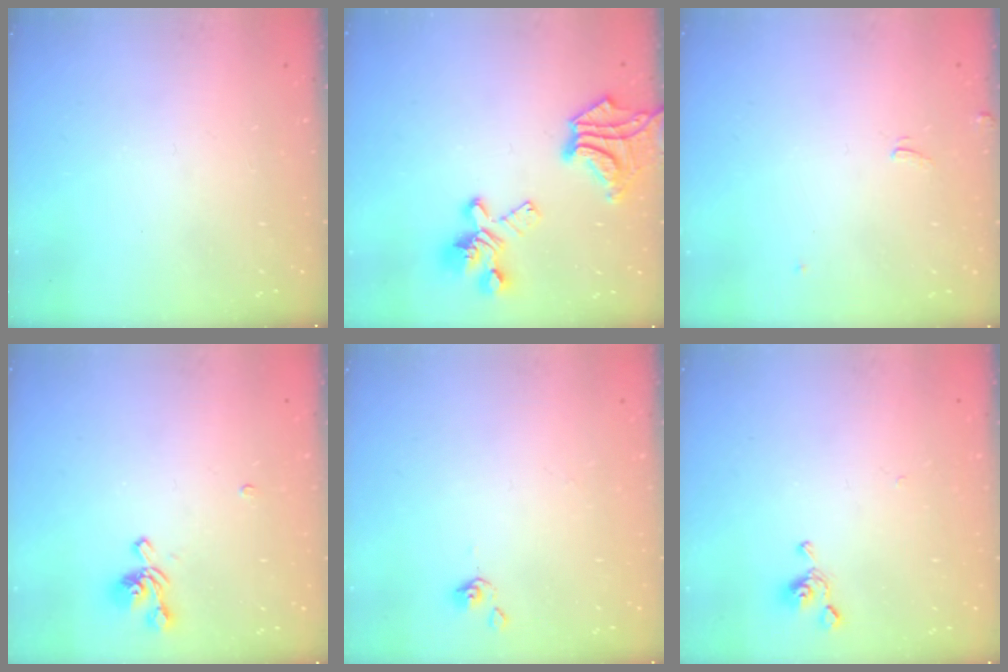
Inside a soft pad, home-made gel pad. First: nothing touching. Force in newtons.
{"total": 13.3, "press": 12.9, "slide": 3.3}
{"total": 2.7, "press": 2.7, "slide": 0.3}
{"total": 0.9, "press": 0.0, "slide": 0.9}
{"total": 0.0}
{"total": 3.9, "press": 3.8, "slide": 0.5}